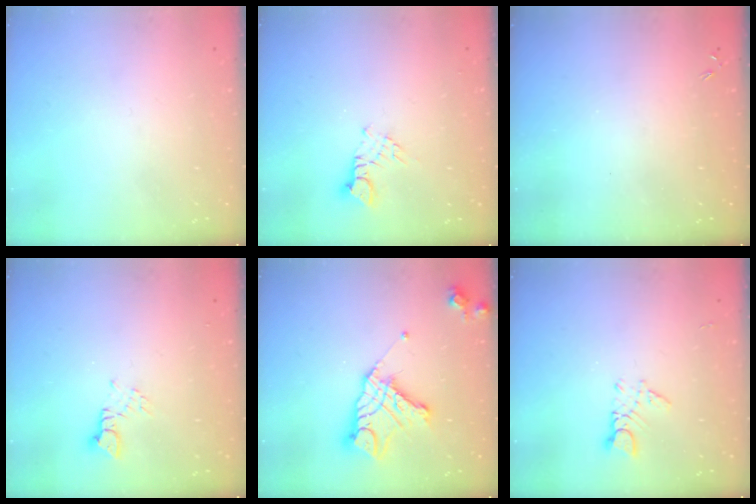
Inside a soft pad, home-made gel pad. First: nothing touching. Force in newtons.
{"total": 4.2, "press": 4.2, "slide": 0.4}
{"total": 0.0}
{"total": 2.2, "press": 2.2, "slide": 0.1}
{"total": 14.6, "press": 14.5, "slide": 1.3}
{"total": 2.5, "press": 2.4, "slide": 0.4}